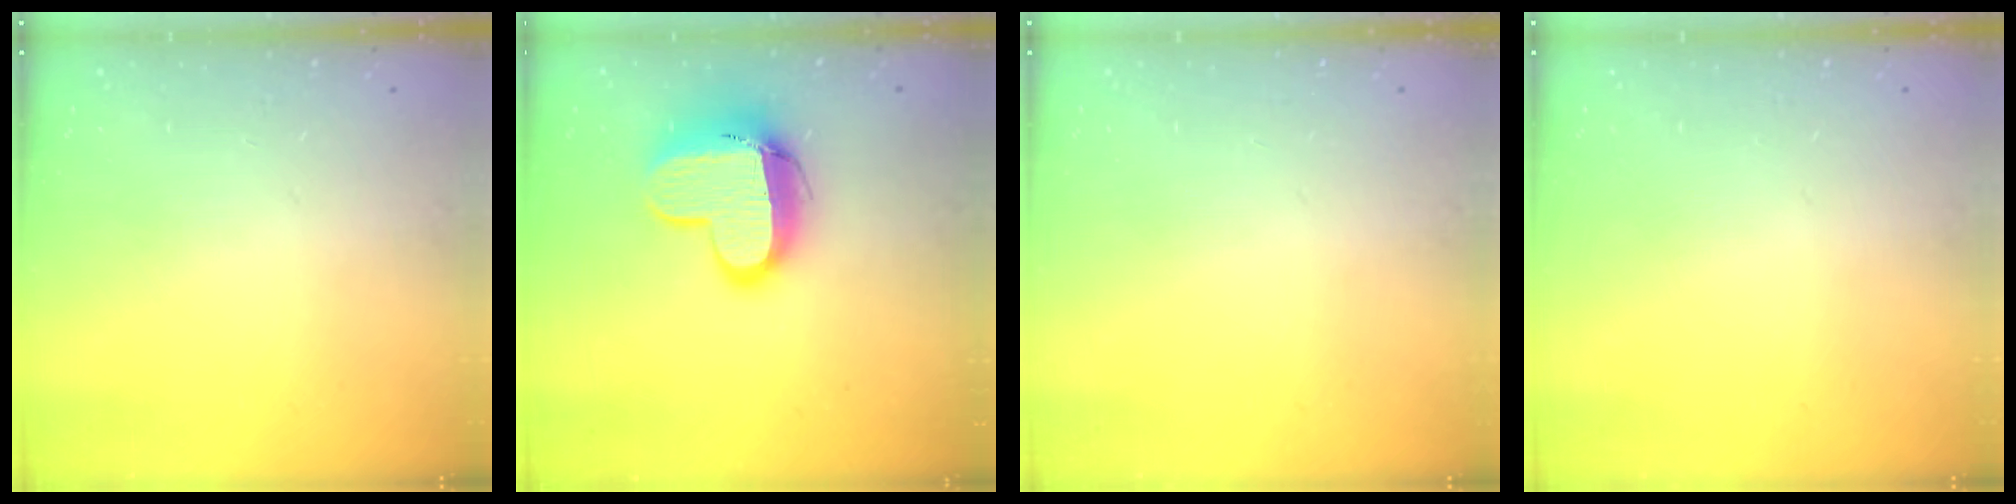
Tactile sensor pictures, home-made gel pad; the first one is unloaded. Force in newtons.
{"total": 14.1, "press": 14.1, "slide": 1.1}
{"total": 0.0}
{"total": 0.0}